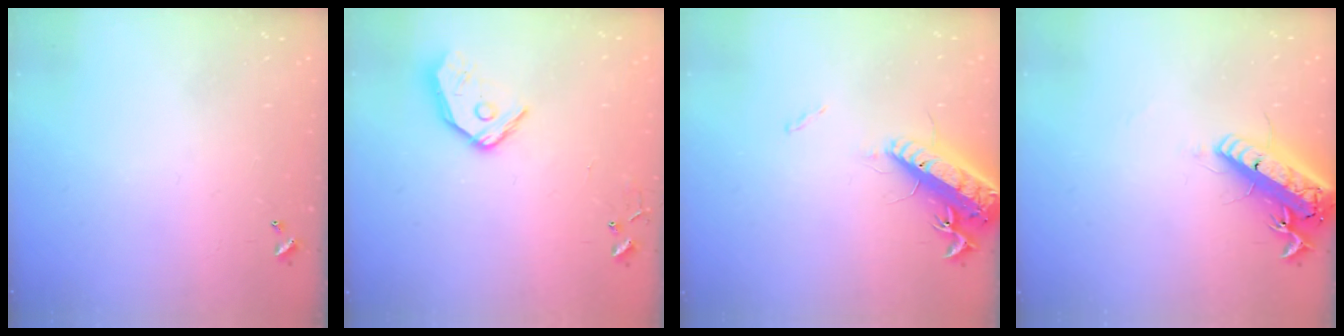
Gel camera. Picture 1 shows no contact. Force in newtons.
{"total": 12.4, "press": 12.2, "slide": 2.1}
{"total": 16.7, "press": 16.2, "slide": 4.1}
{"total": 17.6, "press": 17.3, "slide": 3.4}